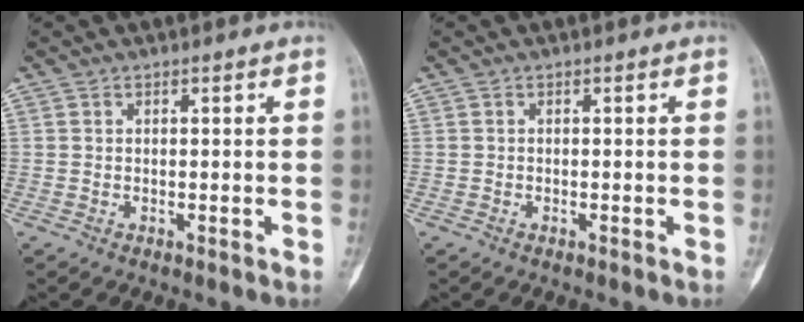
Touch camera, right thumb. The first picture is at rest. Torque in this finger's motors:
{"motor_torque": [0.18, 0.00, -0.25, 0.09, -0.03]}